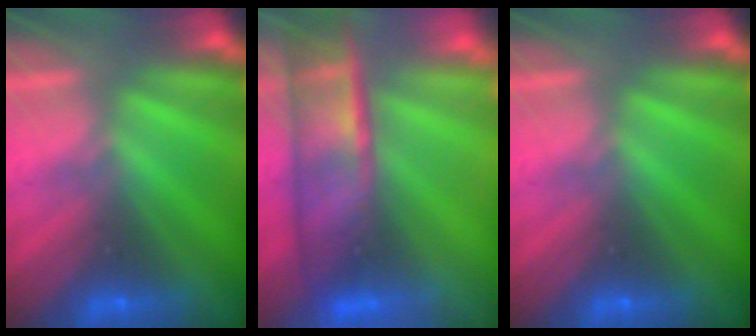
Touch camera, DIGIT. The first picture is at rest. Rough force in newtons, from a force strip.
{"total": 5.8}
{"total": 0.0}